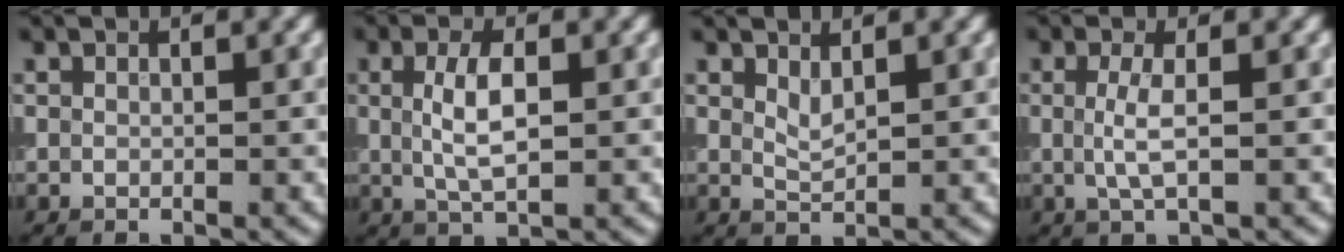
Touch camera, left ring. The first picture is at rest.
{"total": 3.6, "force": [0.4, 1.3, 3.4], "torque": [-0.072, 0.002, 0.007]}
{"total": 1.2, "force": [0.8, 0.4, 0.9], "torque": [-0.022, -0.003, 0.018]}
{"total": 2.3, "force": [0.0, 0.5, 2.3], "torque": [-0.048, -0.002, 0.000]}